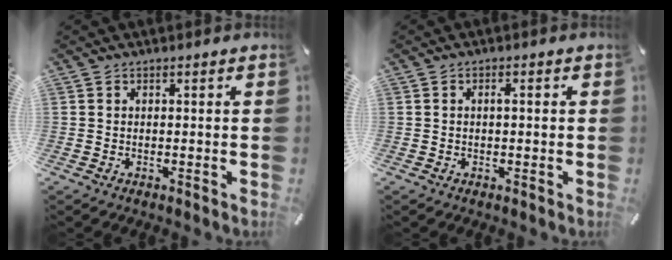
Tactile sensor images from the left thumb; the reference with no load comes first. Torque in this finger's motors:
{"motor_torque": [-0.19, -0.16, -0.06, 0.01, 0.00]}